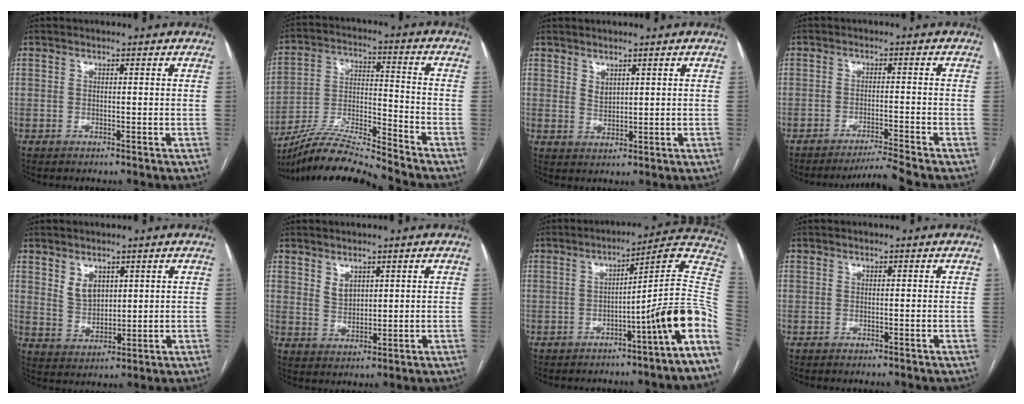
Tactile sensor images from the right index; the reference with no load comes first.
{"total": 12.5, "force": [-11.8, -1.2, 4.2], "torque": [-0.079, 0.006, -0.219]}
{"total": 1.9, "force": [1.3, 1.1, 0.9], "torque": [-0.016, -0.005, 0.034]}
{"total": 4.8, "force": [-4.1, -2.4, 0.6], "torque": [-0.012, -0.011, -0.069]}
{"total": 4.4, "force": [2.2, 2.9, 2.5], "torque": [-0.051, 0.000, 0.055]}
{"total": 2.9, "force": [1.7, 1.9, 1.5], "torque": [-0.028, -0.002, 0.042]}
{"total": 14.1, "force": [-5.5, -1.6, 12.9], "torque": [-0.144, 0.024, -0.085]}
{"total": 1.0, "force": [-0.9, 0.1, 0.4], "torque": [-0.005, -0.001, -0.010]}